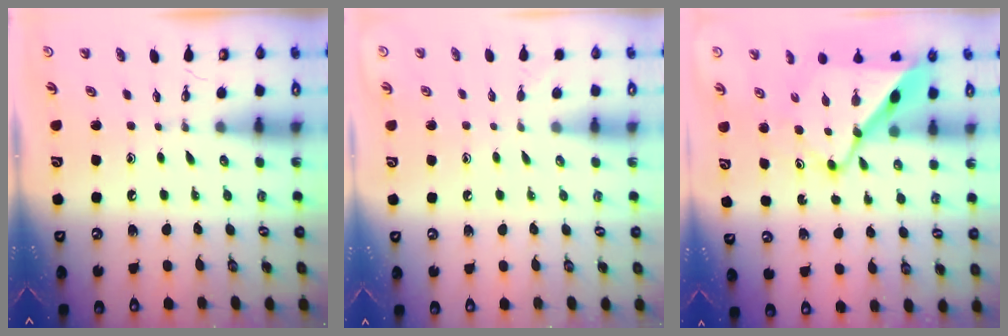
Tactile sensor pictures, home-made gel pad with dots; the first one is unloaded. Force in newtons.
{"total": 2.9, "press": 2.9, "slide": 0.4}
{"total": 12.4, "press": 12.4, "slide": 0.9}